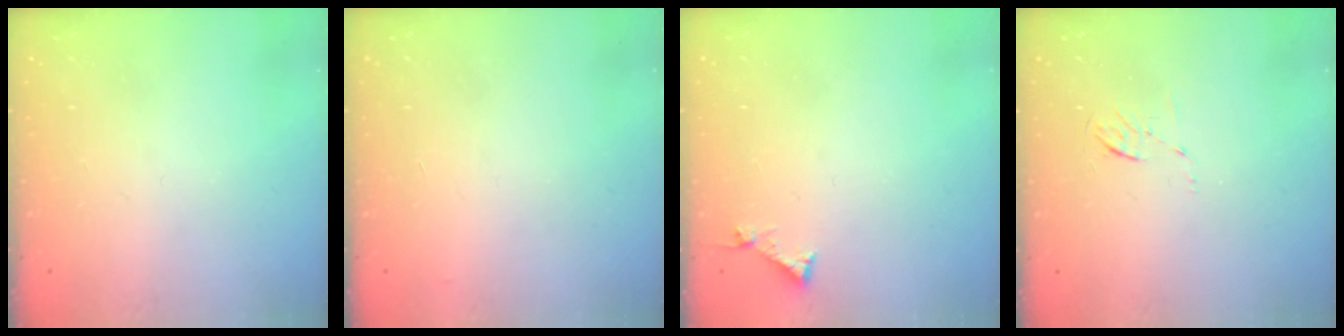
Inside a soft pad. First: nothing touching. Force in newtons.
{"total": 2.9, "press": 2.9, "slide": 0.1}
{"total": 3.1, "press": 3.1, "slide": 0.3}
{"total": 4.0, "press": 3.7, "slide": 1.4}